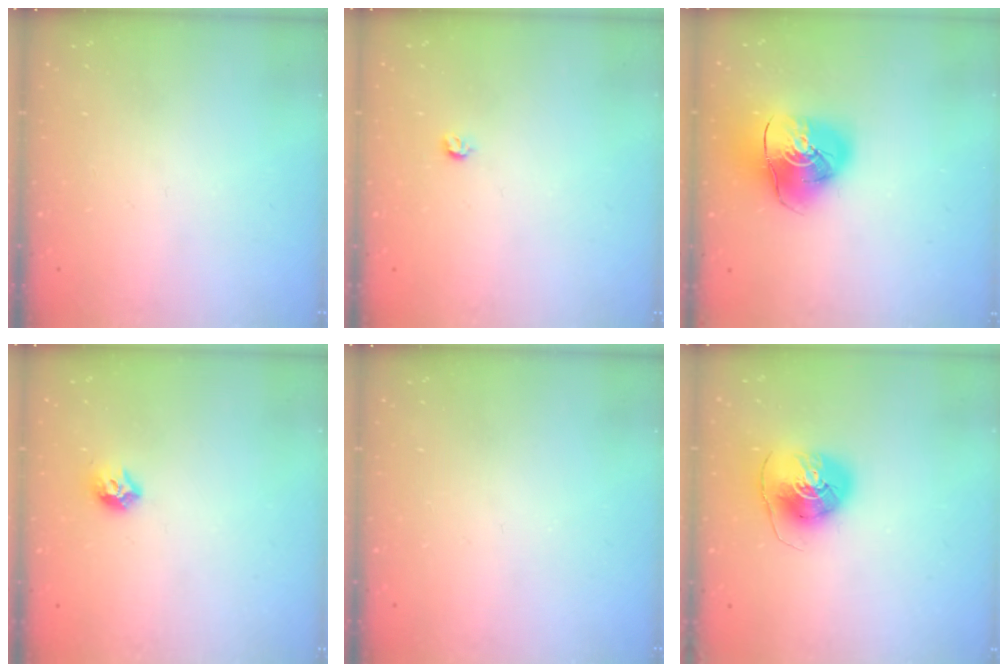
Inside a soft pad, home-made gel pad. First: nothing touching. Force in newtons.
{"total": 3.3, "press": 3.3, "slide": 0.7}
{"total": 13.5, "press": 13.4, "slide": 1.9}
{"total": 7.9, "press": 7.8, "slide": 1.0}
{"total": 0.0}
{"total": 9.5, "press": 9.4, "slide": 1.3}